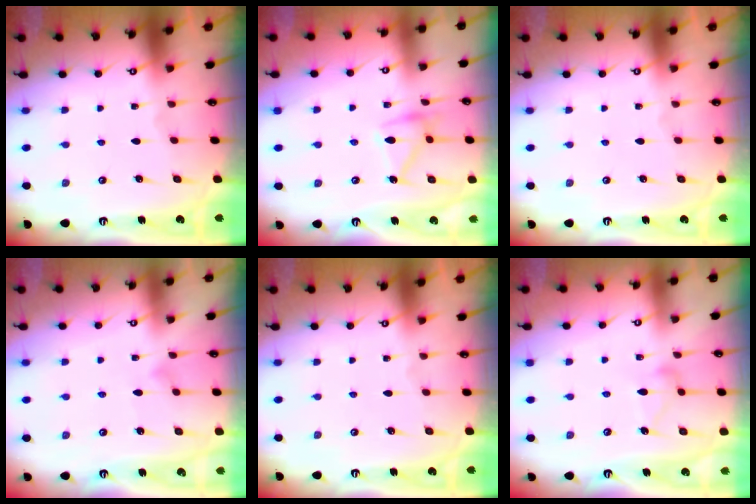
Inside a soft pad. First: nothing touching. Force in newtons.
{"total": 12.7, "press": 12.7, "slide": 0.3}
{"total": 0.0}
{"total": 4.8, "press": 4.8, "slide": 0.4}
{"total": 0.0}
{"total": 9.8, "press": 9.8, "slide": 0.3}